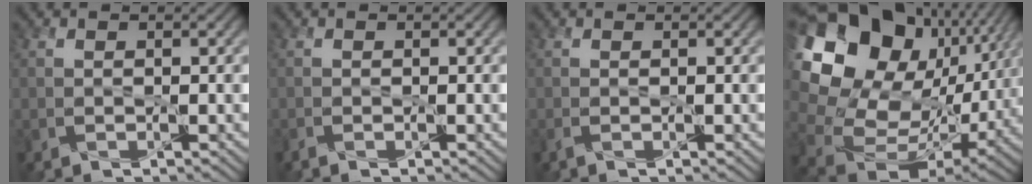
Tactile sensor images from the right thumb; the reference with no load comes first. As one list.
[{"total": 0.6, "force": [-0.5, 0.1, 0.3], "torque": [-0.007, -0.002, -0.010]}, {"total": 0.7, "force": [-0.3, 0.1, 0.6], "torque": [-0.016, -0.003, -0.005]}, {"total": 21.6, "force": [7.5, 15.7, 12.8], "torque": [-0.303, 0.021, 0.155]}]